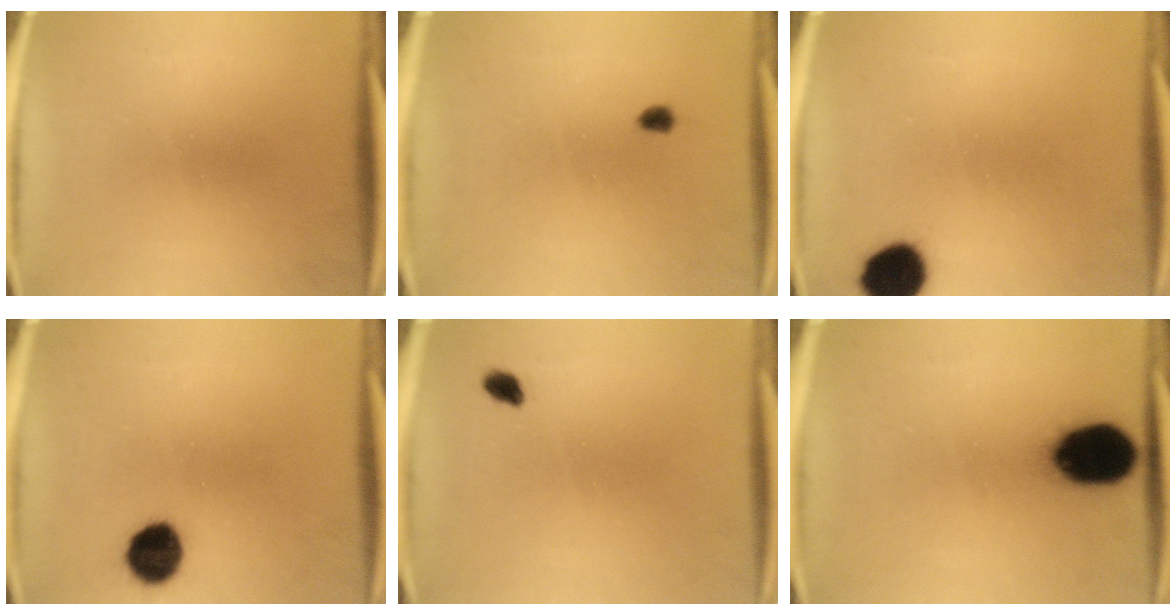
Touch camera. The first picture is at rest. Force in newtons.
{"total": 1.7}
{"total": 9.8}
{"total": 8.4}
{"total": 1.9}
{"total": 16.5}